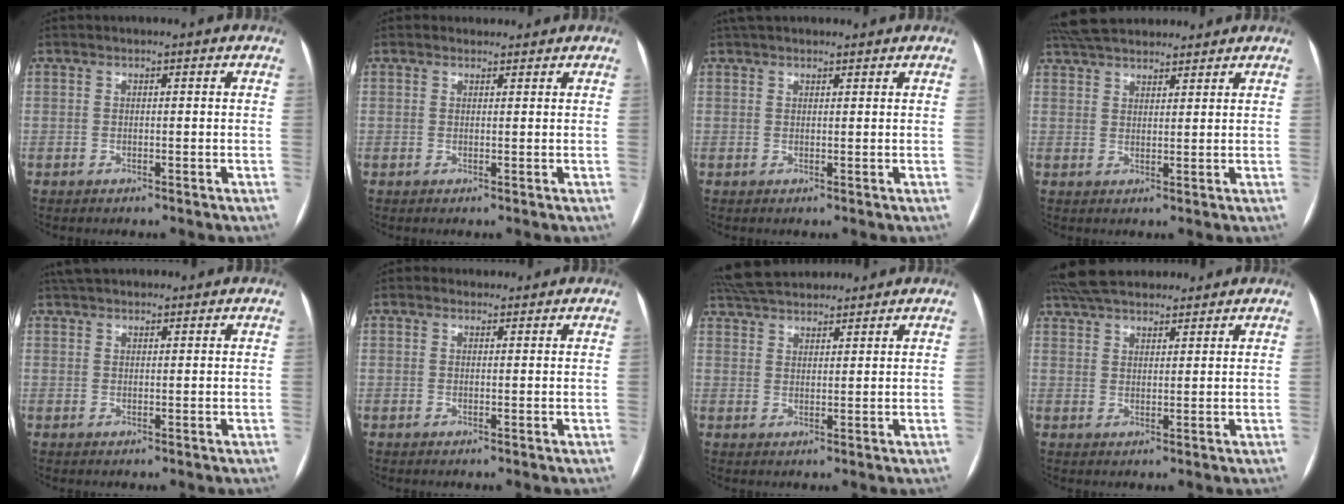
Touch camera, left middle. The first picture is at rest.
{"total": 1.3, "force": [1.1, 0.7, -0.1], "torque": [-0.002, 0.008, 0.015]}
{"total": 6.2, "force": [5.3, 1.9, 2.6], "torque": [-0.036, 0.040, 0.084]}
{"total": 12.0, "force": [10.6, 3.7, 4.2], "torque": [-0.075, 0.046, 0.173]}
{"total": 7.1, "force": [6.1, 2.2, 2.8], "torque": [-0.040, 0.040, 0.100]}
{"total": 1.5, "force": [1.2, 0.9, -0.1], "torque": [0.001, 0.010, 0.015]}
{"total": 11.2, "force": [10.2, 2.8, 3.6], "torque": [-0.066, 0.042, 0.171]}
{"total": 13.5, "force": [11.6, 4.3, 5.3], "torque": [-0.096, 0.048, 0.190]}